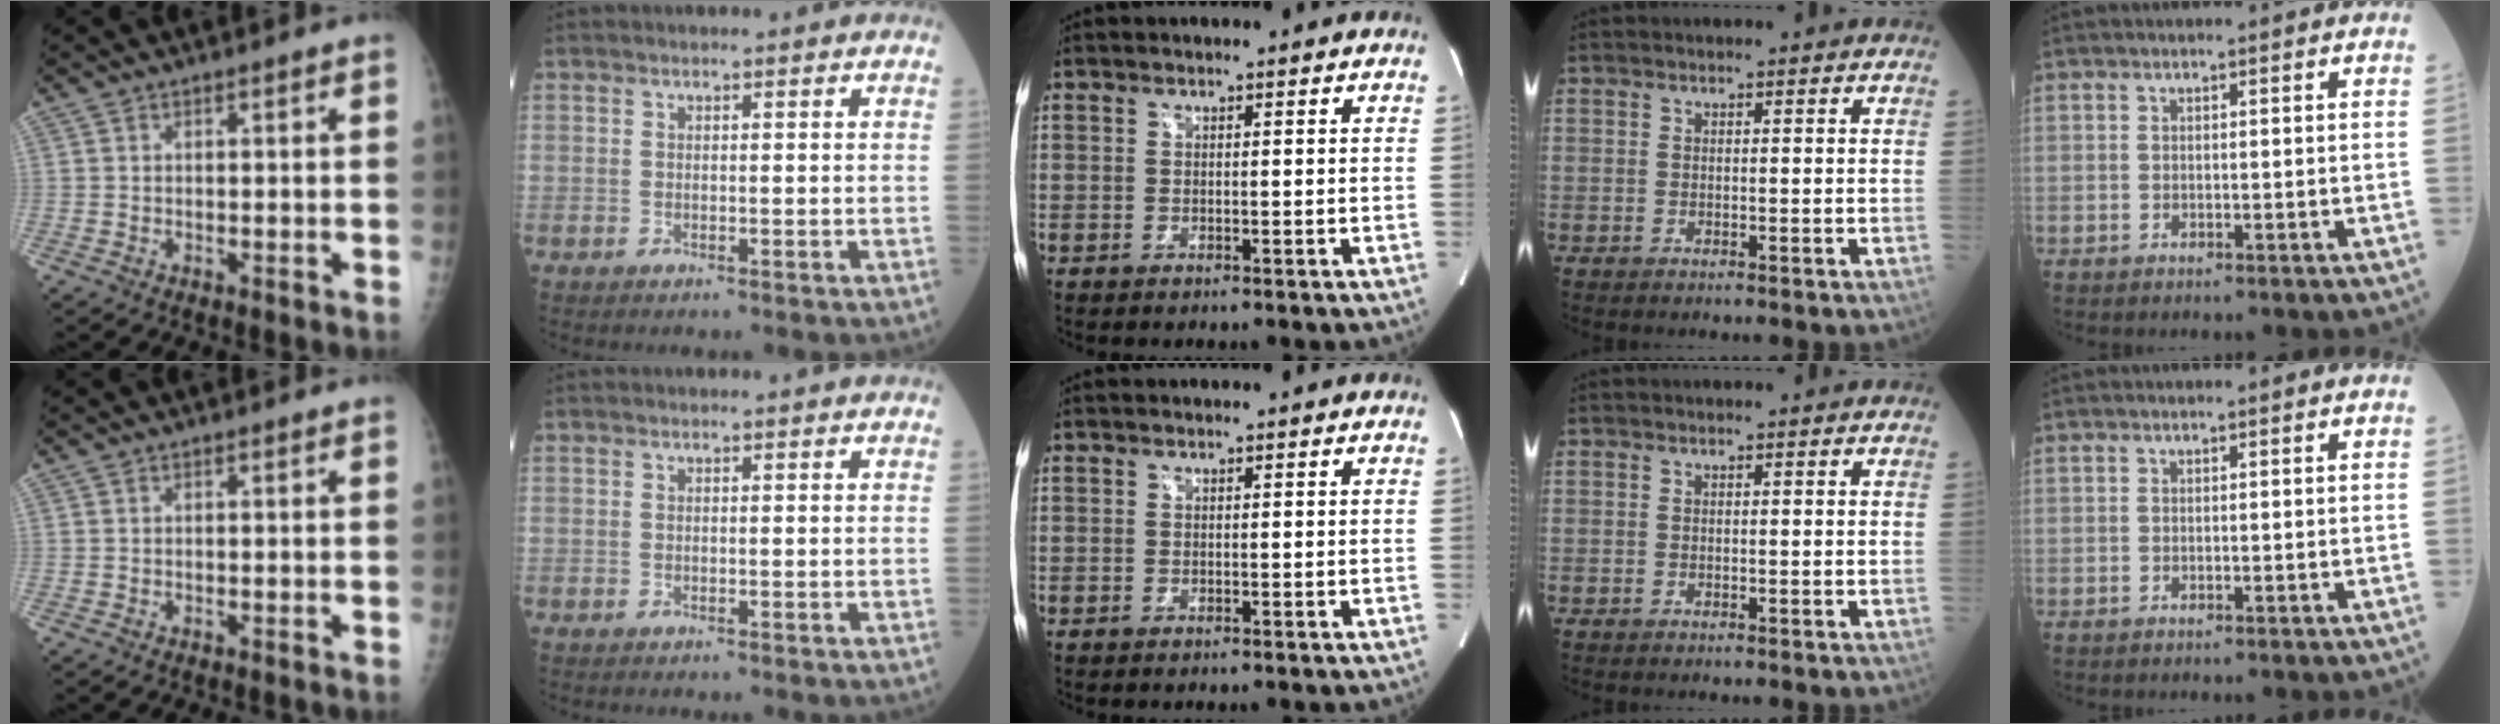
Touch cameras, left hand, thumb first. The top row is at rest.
{}